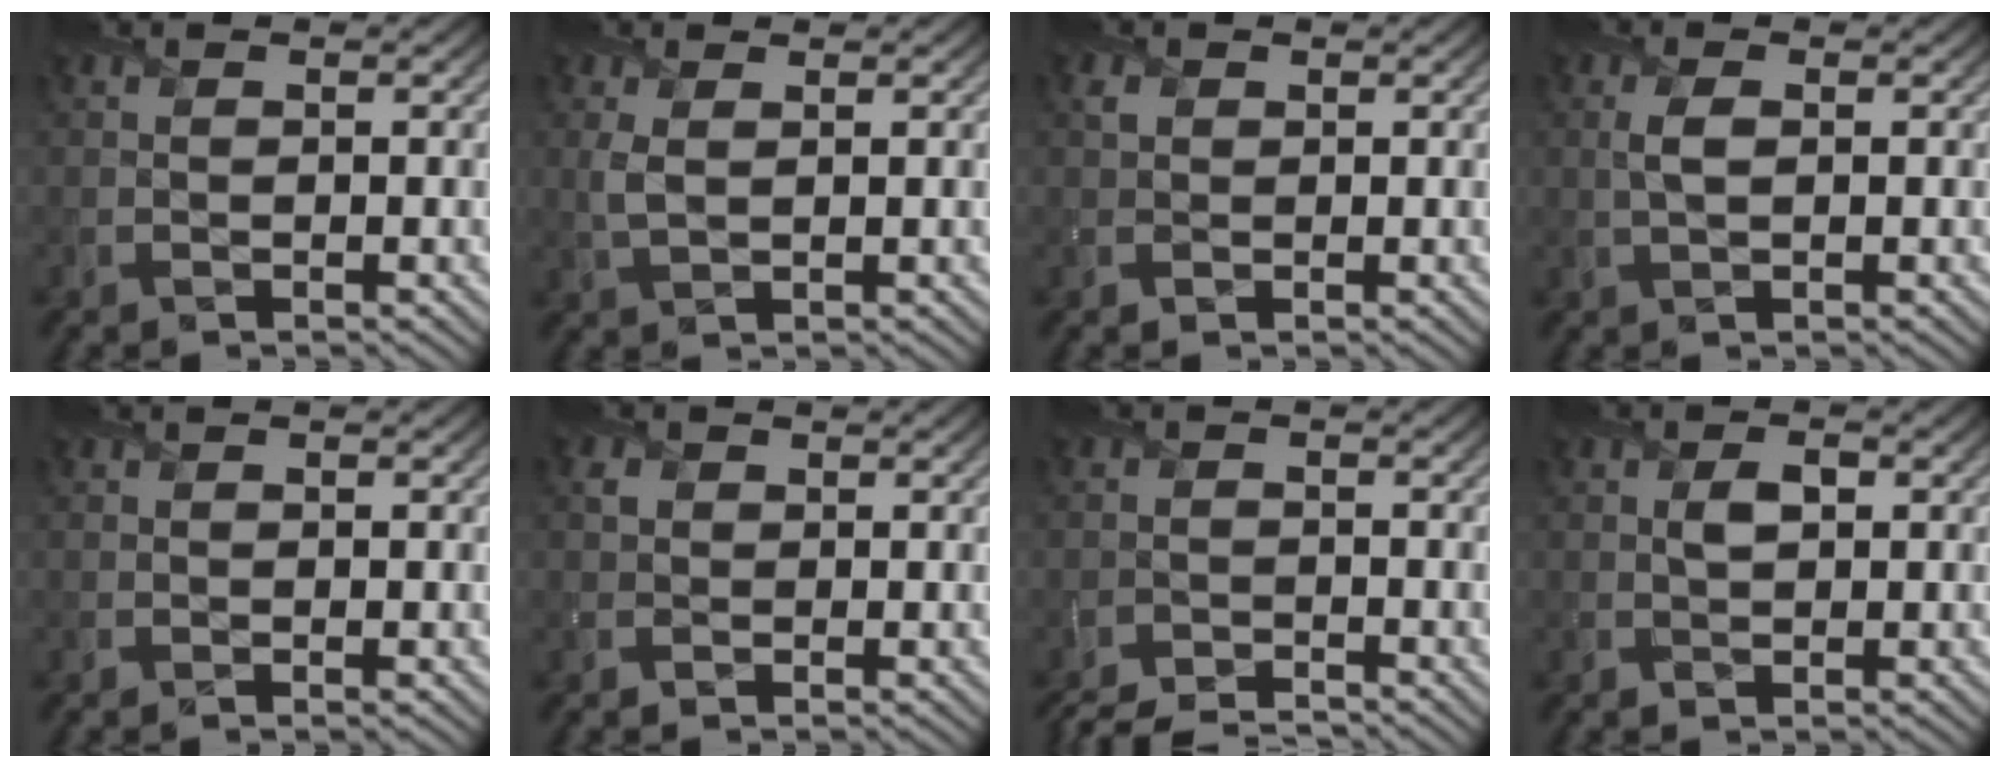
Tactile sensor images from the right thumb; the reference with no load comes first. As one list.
[{"total": 1.9, "force": [0.7, 0.8, 1.6], "torque": [-0.045, 0.000, 0.016]}, {"total": 1.1, "force": [0.6, 0.9, 0.2], "torque": [-0.002, 0.001, 0.010]}, {"total": 1.9, "force": [0.3, 0.8, 1.7], "torque": [-0.040, 0.002, 0.006]}, {"total": 0.8, "force": [-0.1, 0.6, 0.5], "torque": [-0.008, -0.004, 0.000]}, {"total": 1.1, "force": [0.4, 1.1, 0.2], "torque": [-0.001, 0.000, 0.004]}, {"total": 4.7, "force": [-4.4, 0.5, 1.5], "torque": [-0.036, -0.013, -0.085]}, {"total": 2.0, "force": [0.3, 1.3, 1.5], "torque": [-0.028, -0.001, 0.006]}]